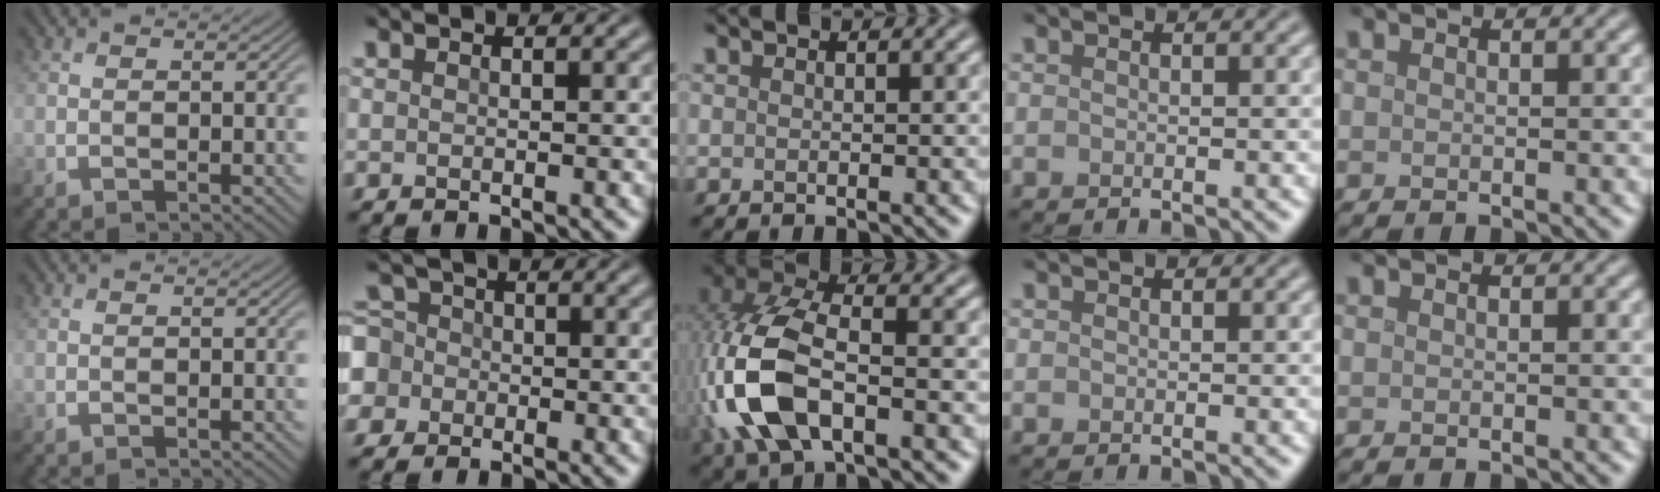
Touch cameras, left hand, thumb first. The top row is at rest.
{"index": {"total": 6.5, "force": [-1.7, 5.9, 2.2], "torque": [-0.057, 0.013, -0.066]}, "middle": {"total": 9.8, "force": [-2.8, 5.1, 7.9], "torque": [-0.193, 0.008, -0.065]}}